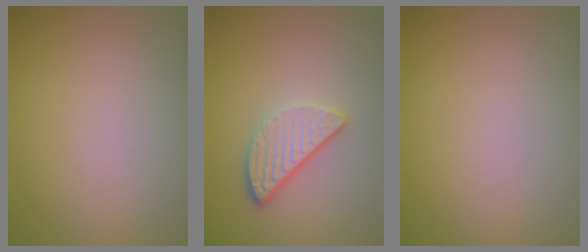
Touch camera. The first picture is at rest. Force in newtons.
{"total": 3.3, "press": 2.6, "slide": 2.0}
{"total": 0.0}